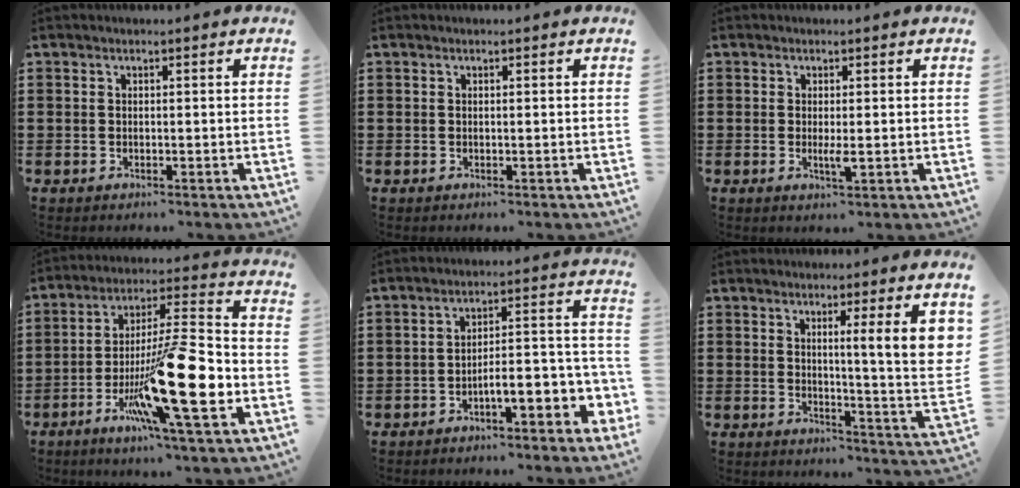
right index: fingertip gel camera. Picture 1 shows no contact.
{"total": 0.0}
{"total": 2.1, "force": [-0.2, 0.3, 2.0], "torque": [-0.037, -0.005, -0.003]}
{"total": 19.3, "force": [-6.7, 3.6, 17.7], "torque": [-0.314, -0.004, -0.106]}
{"total": 5.1, "force": [-3.2, 1.1, 3.8], "torque": [-0.061, -0.015, -0.065]}
{"total": 7.4, "force": [3.2, -0.3, 6.6], "torque": [-0.108, -0.024, 0.047]}